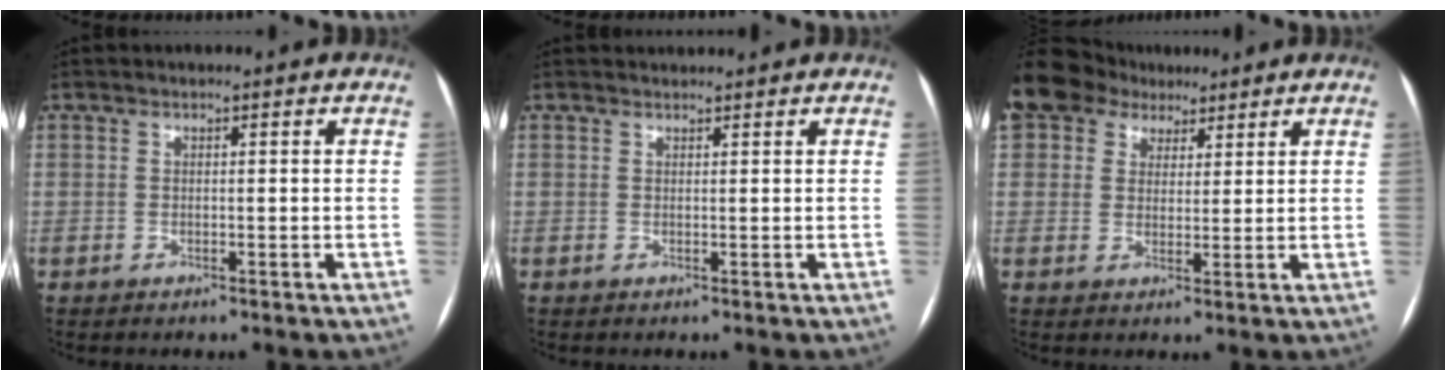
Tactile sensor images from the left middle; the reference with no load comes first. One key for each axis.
{"total": 1.9, "fx": 1.9, "fy": 0.1, "fz": 0.2, "tx": -0.006, "ty": 0.021, "tz": 0.032}
{"total": 16.1, "fx": 9.9, "fy": 11.2, "fz": 5.9, "tx": -0.173, "ty": 0.071, "tz": 0.183}